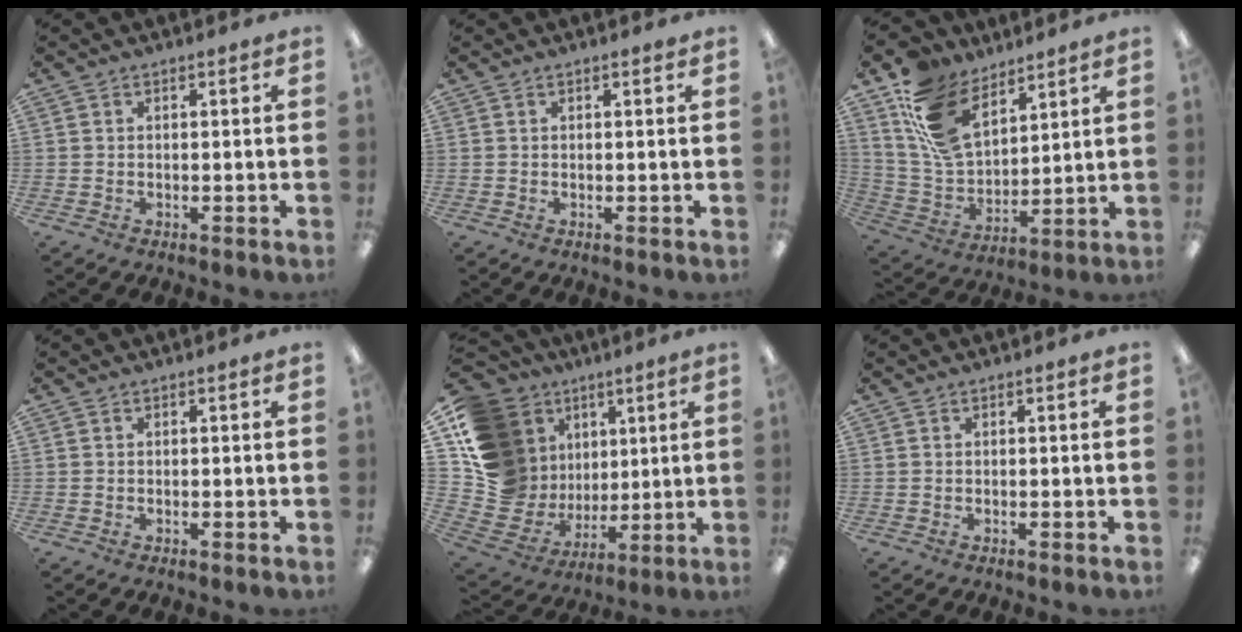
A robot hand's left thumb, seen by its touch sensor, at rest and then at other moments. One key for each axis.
{"total": 0.0}
{"total": 16.4, "fx": 10.1, "fy": 9.6, "fz": 8.5, "tx": -0.180, "ty": -0.033, "tz": 0.200}
{"total": 0.0}
{"total": 17.9, "fx": 6.0, "fy": 15.4, "fz": 6.8, "tx": -0.145, "ty": -0.041, "tz": 0.149}
{"total": 0.0}